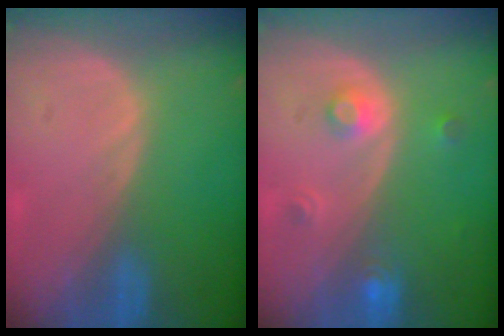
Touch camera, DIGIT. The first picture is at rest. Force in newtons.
{"total": 3.1, "press": 2.8, "slide": 1.2}